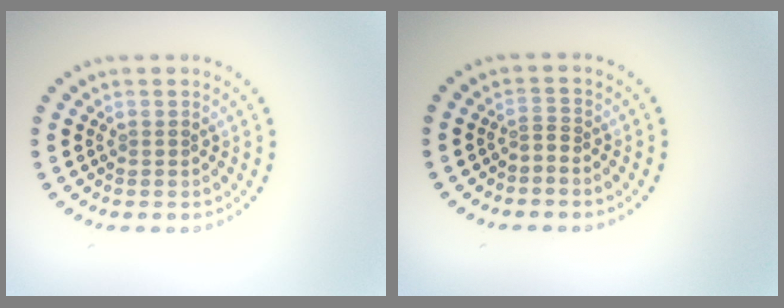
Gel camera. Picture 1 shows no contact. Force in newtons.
{"total": 0.9, "press": 0.3, "slide": 0.9}